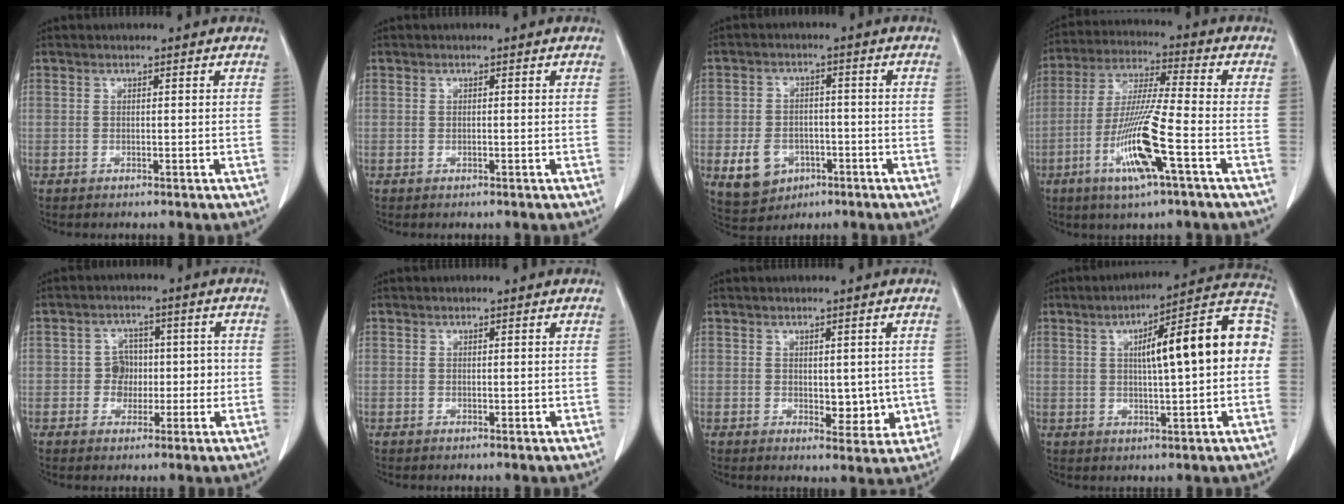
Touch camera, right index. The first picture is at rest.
{"total": 0.0}
{"total": 7.2, "force": [-2.7, 5.7, 3.4], "torque": [-0.070, 0.006, -0.030]}
{"total": 13.0, "force": [-4.9, 0.1, 12.0], "torque": [-0.243, -0.014, -0.093]}
{"total": 4.6, "force": [-0.3, 4.3, 1.5], "torque": [-0.004, 0.024, -0.001]}
{"total": 0.0}
{"total": 4.5, "force": [-0.1, 2.6, 3.7], "torque": [-0.038, -0.007, 0.010]}
{"total": 16.1, "force": [1.9, 2.9, 15.7], "torque": [-0.217, 0.048, 0.025]}